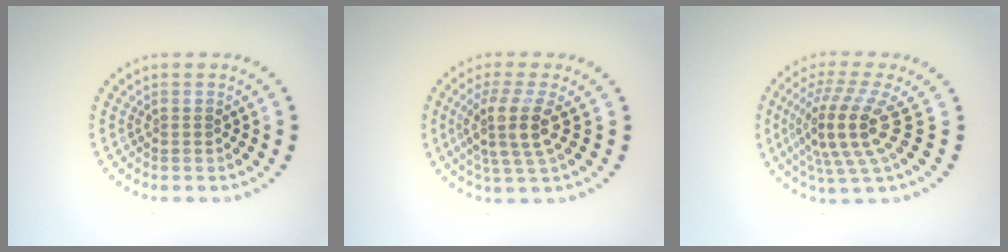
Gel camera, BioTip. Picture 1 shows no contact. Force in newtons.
{"total": 3.8, "press": 3.1, "slide": 2.3}
{"total": 5.2, "press": 3.9, "slide": 3.4}